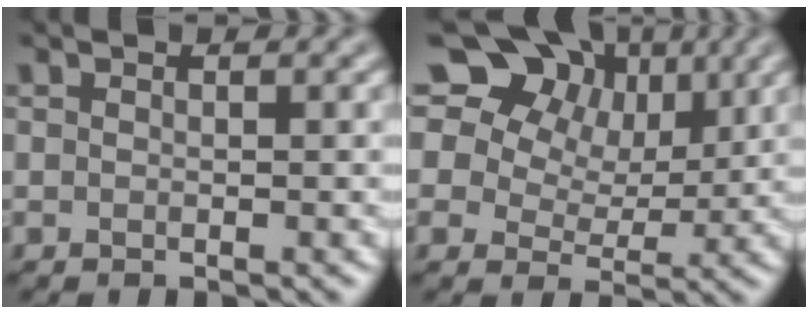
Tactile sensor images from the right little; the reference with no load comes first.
{"total": 12.9, "force": [6.8, 8.7, 6.6], "torque": [-0.143, 0.053, 0.107]}